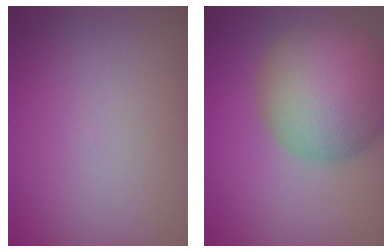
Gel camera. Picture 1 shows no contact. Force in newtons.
{"total": 10.7, "press": 10.7, "slide": 0.3}